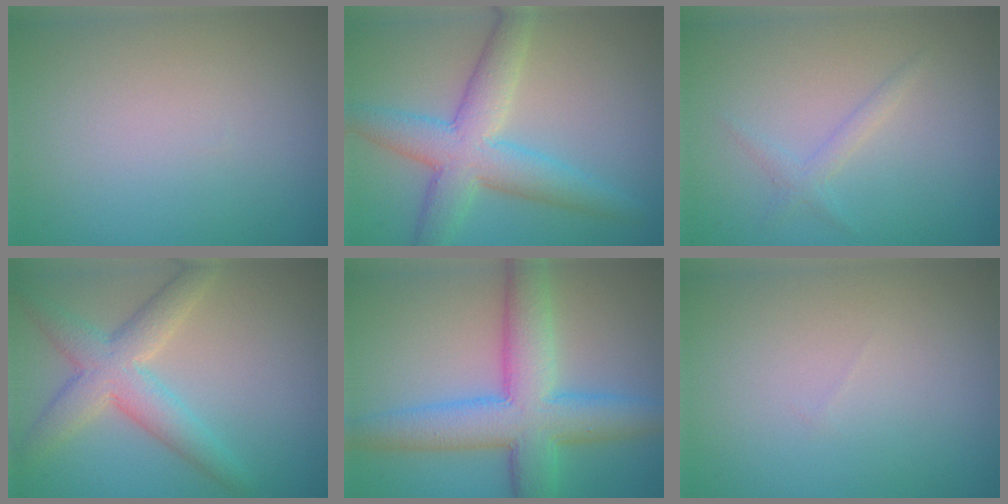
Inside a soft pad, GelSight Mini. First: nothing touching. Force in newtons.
{"total": 6.4, "press": 6.4, "slide": 0.2}
{"total": 1.3, "press": 1.3, "slide": 0.0}
{"total": 5.0, "press": 5.0, "slide": 0.2}
{"total": 8.4, "press": 8.4, "slide": 0.3}
{"total": 0.0}